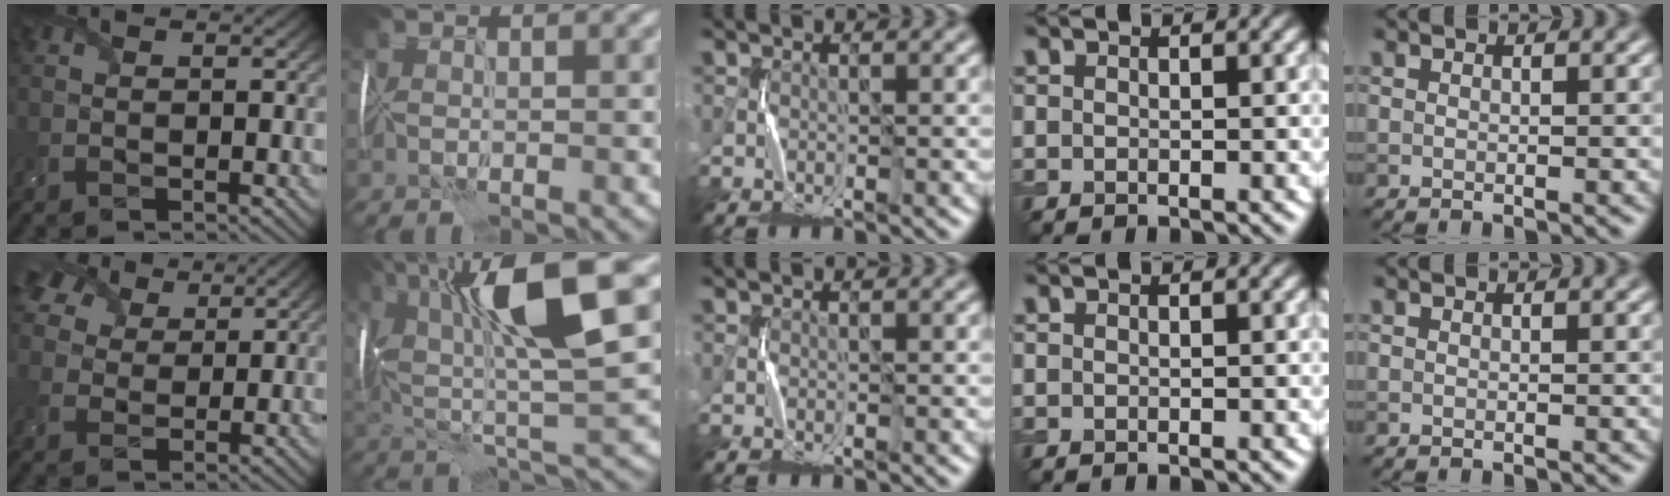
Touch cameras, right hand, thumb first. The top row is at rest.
{"thumb": {"total": 8.6, "force": [5.5, 5.2, 3.9], "torque": [-0.107, 0.023, 0.089]}, "index": {"total": 13.5, "force": [3.8, 3.5, 12.4], "torque": [-0.223, 0.016, 0.060]}}